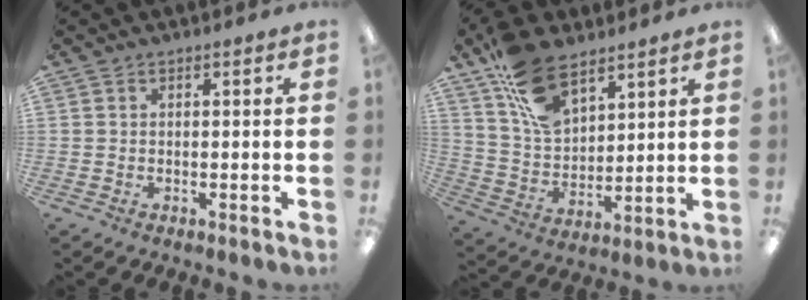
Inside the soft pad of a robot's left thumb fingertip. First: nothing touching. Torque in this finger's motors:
{"motor_torque": [1.88, 1.19, 1.51, -1.27, 0.21]}